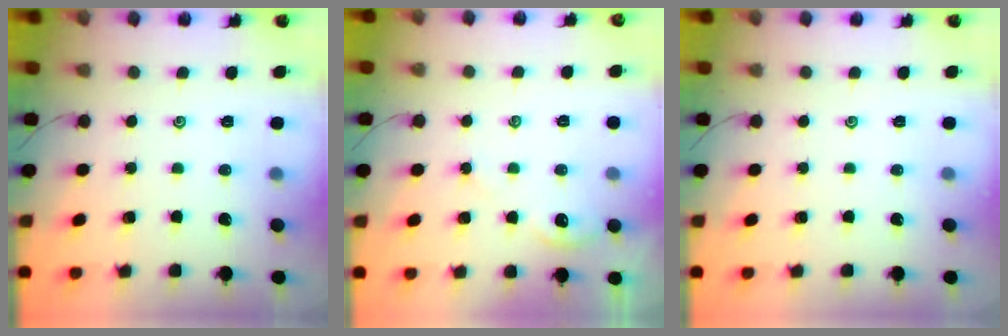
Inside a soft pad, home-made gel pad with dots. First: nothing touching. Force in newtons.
{"total": 2.4, "press": 2.4, "slide": 0.4}
{"total": 0.0}